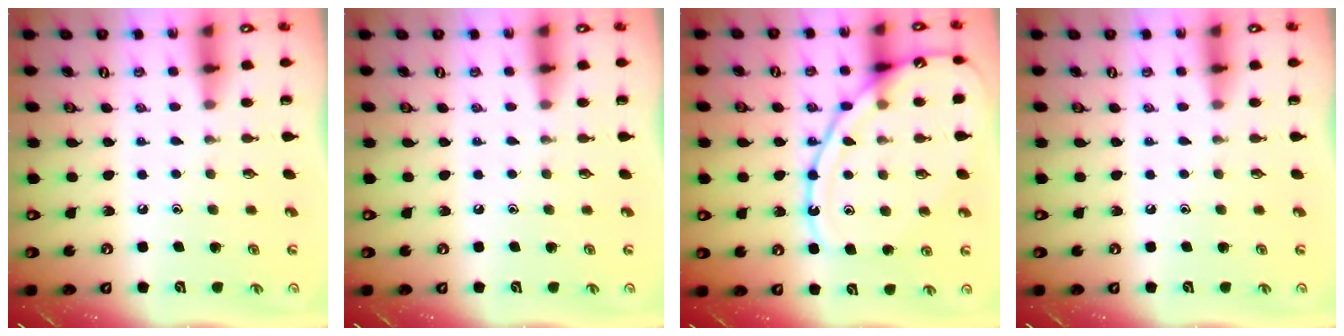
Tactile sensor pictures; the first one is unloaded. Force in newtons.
{"total": 0.0}
{"total": 14.1, "press": 14.0, "slide": 1.5}
{"total": 0.0}